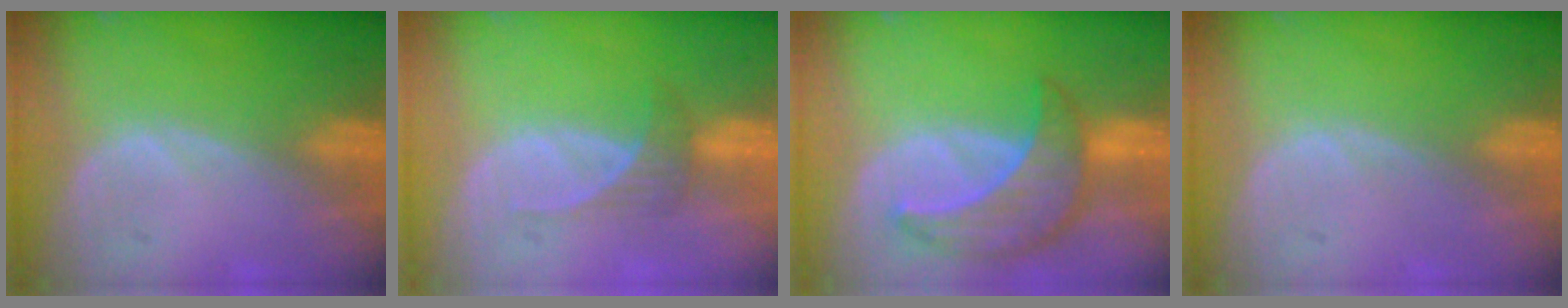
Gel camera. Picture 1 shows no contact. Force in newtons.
{"total": 2.5, "press": 2.3, "slide": 0.9}
{"total": 8.6, "press": 7.7, "slide": 3.7}
{"total": 0.0}